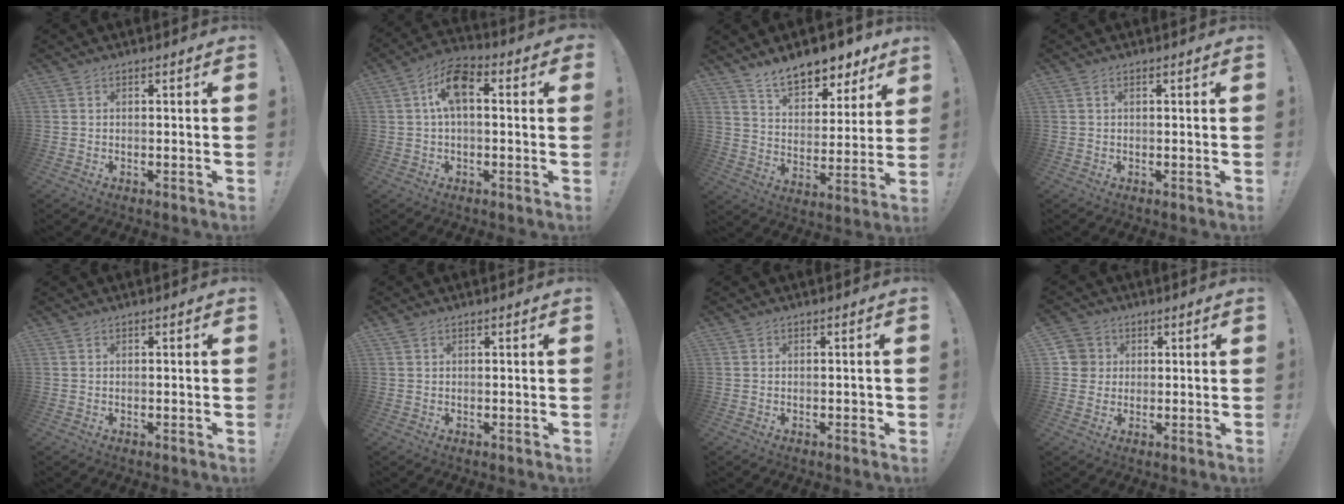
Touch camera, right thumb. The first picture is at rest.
{"total": 9.8, "force": [1.7, 5.4, 8.0], "torque": [-0.127, 0.014, 0.035]}
{"total": 12.6, "force": [10.1, 5.7, 5.0], "torque": [-0.079, -0.071, 0.185]}
{"total": 0.6, "force": [0.3, 0.2, 0.5], "torque": [-0.012, 0.003, 0.005]}
{"total": 0.0}
{"total": 0.7, "force": [0.5, 0.5, 0.1], "torque": [-0.003, 0.000, 0.010]}
{"total": 1.0, "force": [-0.3, 0.8, 0.5], "torque": [-0.010, 0.006, -0.006]}
{"total": 5.3, "force": [1.2, 5.0, 1.0], "torque": [-0.011, -0.002, 0.024]}